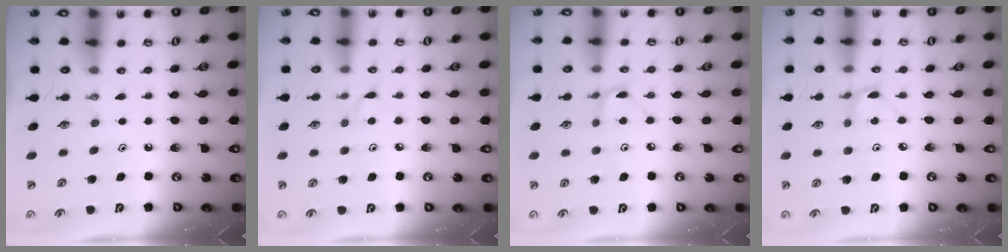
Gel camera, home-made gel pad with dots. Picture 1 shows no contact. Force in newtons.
{"total": 3.0, "press": 3.0, "slide": 0.2}
{"total": 2.6, "press": 2.6, "slide": 0.1}
{"total": 2.4, "press": 2.4, "slide": 0.3}